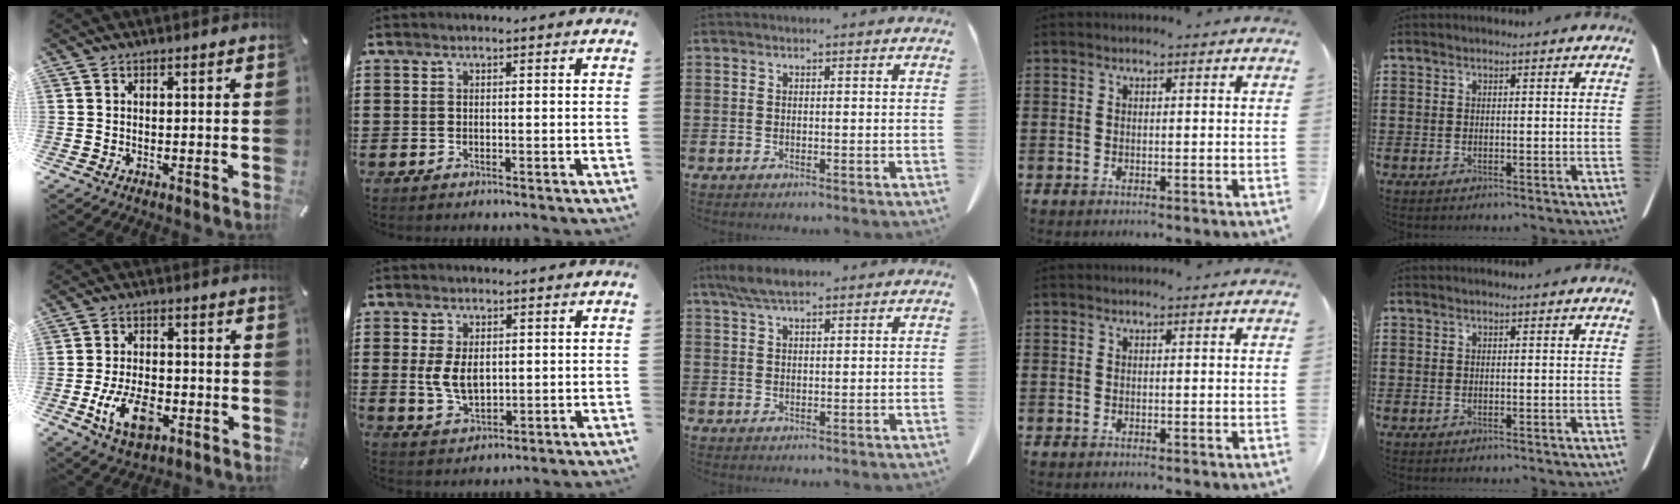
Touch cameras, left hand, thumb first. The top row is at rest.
{"thumb": {"total": 10.9, "force": [-3.8, 6.3, 8.0], "torque": [-0.166, 0.001, -0.069]}, "index": {"total": 5.3, "force": [0.7, 3.2, 4.2], "torque": [-0.092, 0.001, 0.009]}, "middle": {"total": 4.6, "force": [3.3, 1.1, 3.0], "torque": [-0.066, -0.002, 0.063]}}